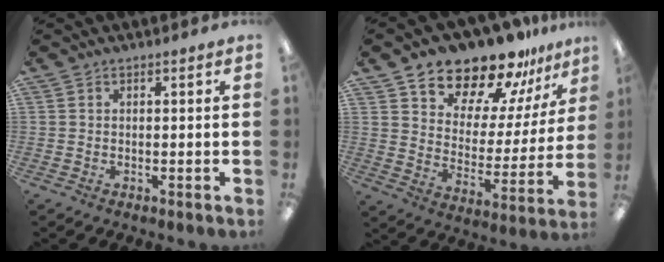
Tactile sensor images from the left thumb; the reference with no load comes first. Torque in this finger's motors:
{"motor_torque": [1.72, 2.30, 1.22, -1.56, 0.02]}